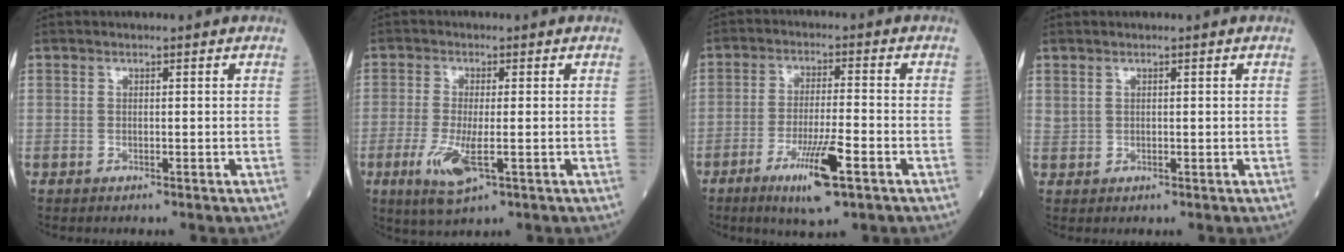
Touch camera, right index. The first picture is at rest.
{"total": 6.5, "force": [-2.2, 1.3, 5.9], "torque": [-0.128, -0.017, -0.037]}
{"total": 9.0, "force": [-4.5, 0.6, 7.7], "torque": [-0.142, -0.018, -0.075]}
{"total": 0.7, "force": [0.6, 0.3, 0.3], "torque": [-0.008, 0.001, 0.014]}